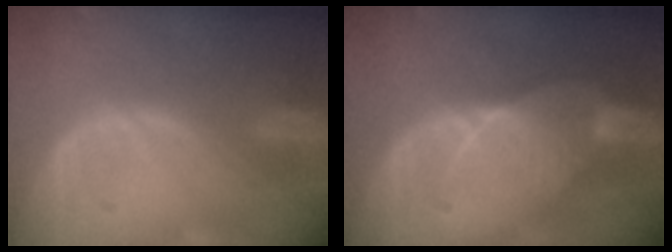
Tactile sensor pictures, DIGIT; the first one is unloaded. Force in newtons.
{"total": 7.4, "press": 6.9, "slide": 2.5}